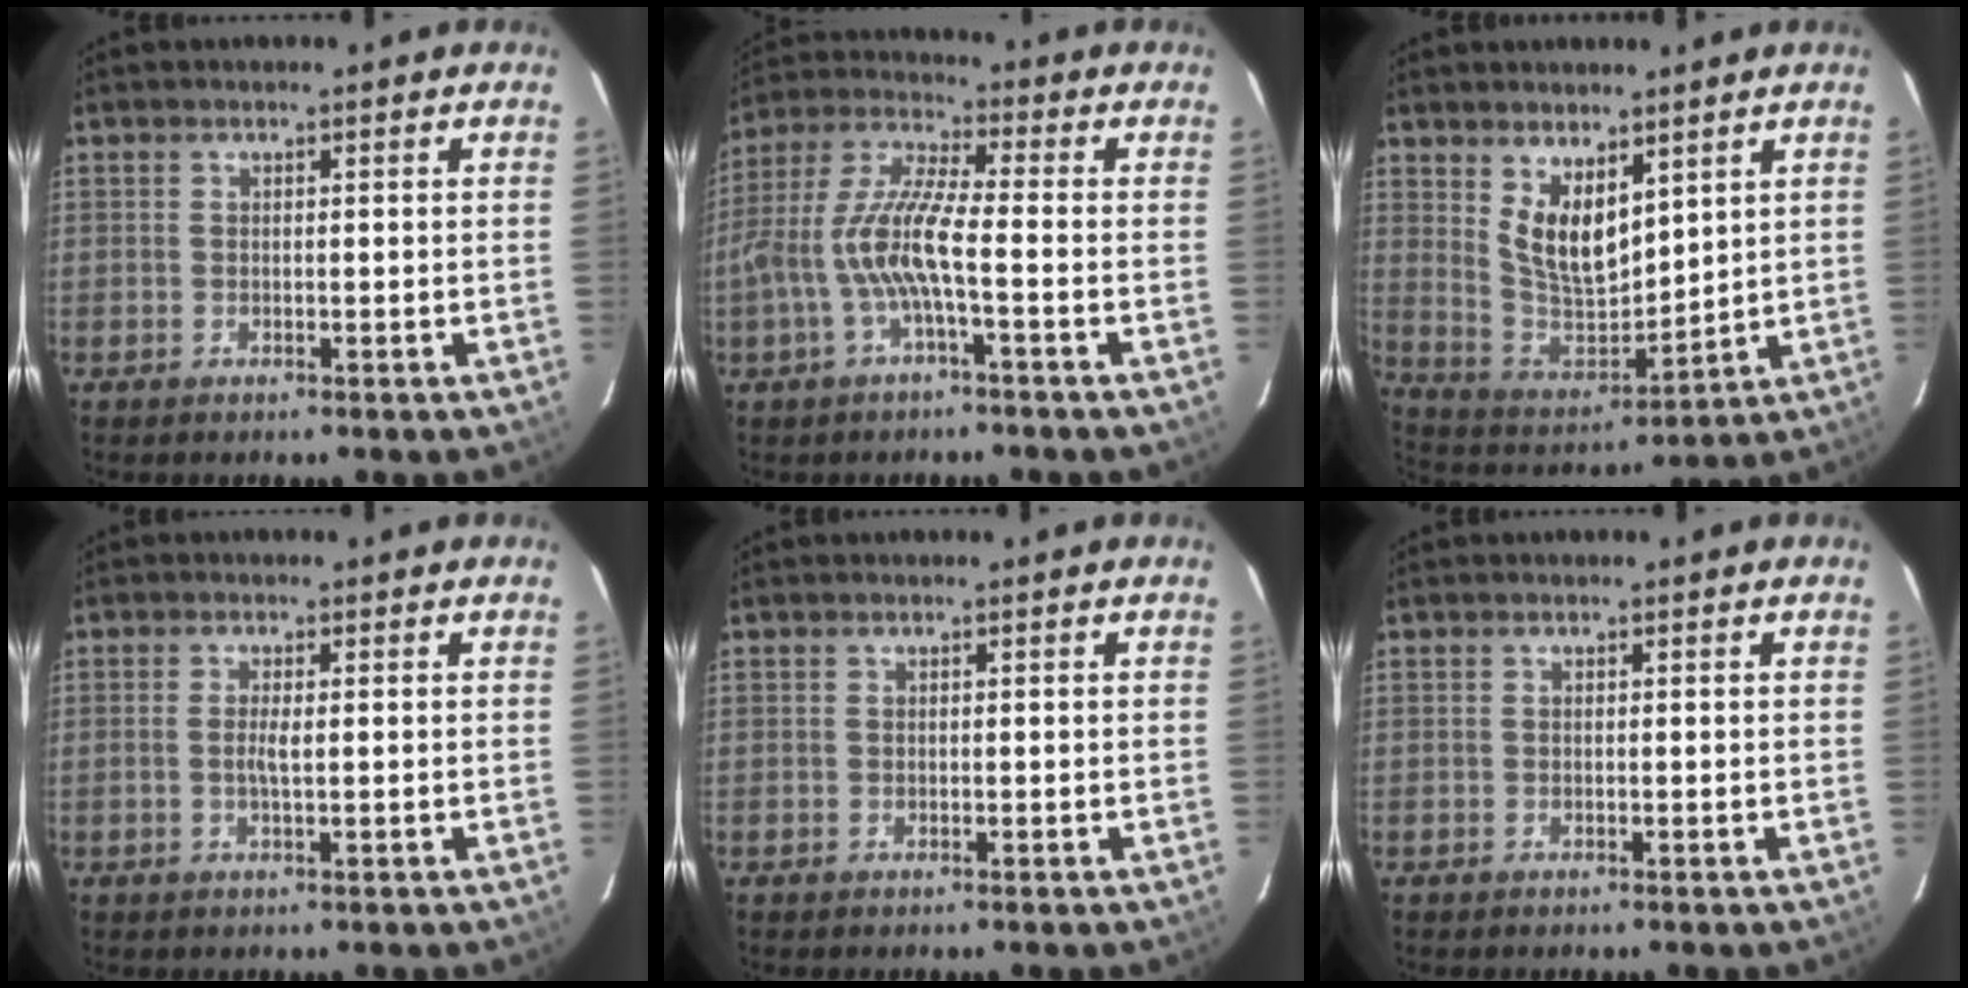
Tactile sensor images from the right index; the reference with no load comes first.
{"total": 10.4, "force": [-2.8, 1.5, 9.9], "torque": [-0.213, 0.004, -0.051]}
{"total": 10.7, "force": [5.5, 5.4, 7.5], "torque": [-0.134, -0.010, 0.122]}
{"total": 2.0, "force": [0.0, 0.2, 2.0], "torque": [-0.038, -0.002, -0.002]}
{"total": 0.0}
{"total": 0.0}